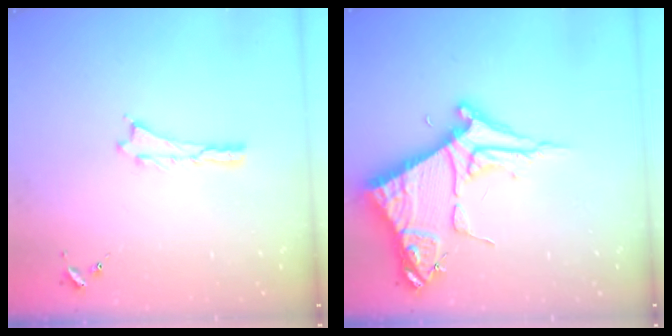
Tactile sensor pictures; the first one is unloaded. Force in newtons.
{"total": 11.0, "press": 10.9, "slide": 1.1}